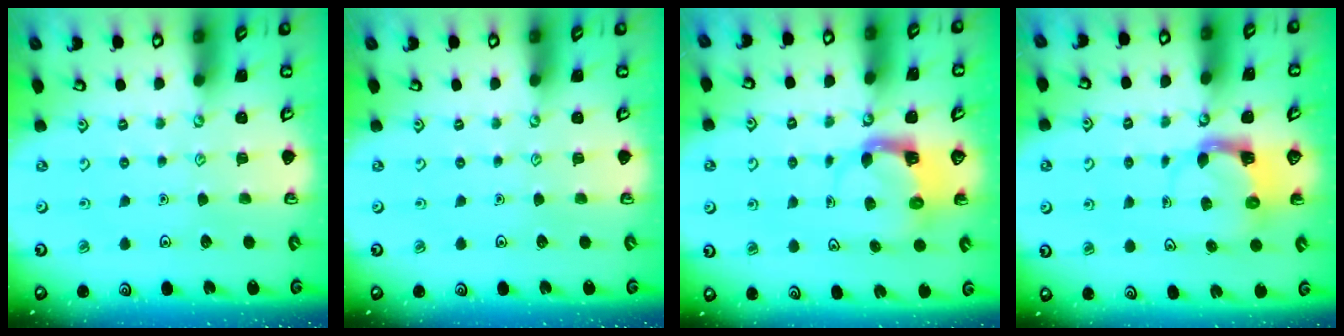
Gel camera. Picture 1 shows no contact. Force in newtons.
{"total": 0.0}
{"total": 3.9, "press": 3.8, "slide": 0.7}
{"total": 3.9, "press": 3.8, "slide": 0.7}